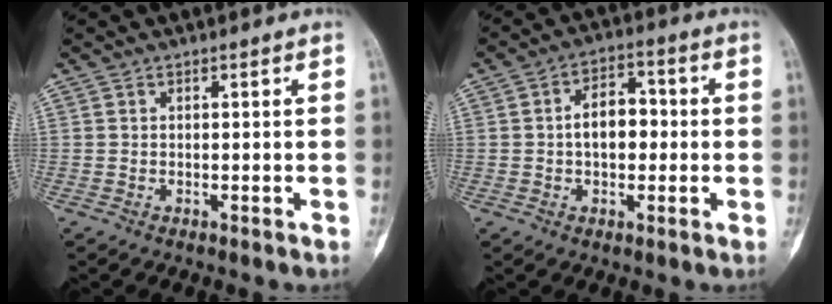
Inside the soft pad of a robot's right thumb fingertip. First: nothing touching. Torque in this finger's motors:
{"motor_torque": [0.99, 0.93, 0.35, -0.39, 0.26]}